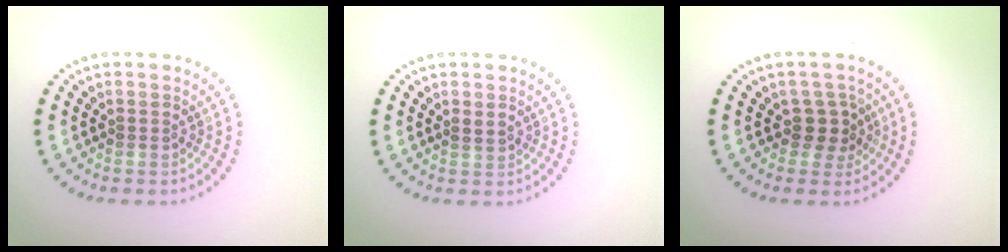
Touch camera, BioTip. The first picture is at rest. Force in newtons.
{"total": 0.8, "press": 0.8, "slide": 0.1}
{"total": 2.2, "press": 1.9, "slide": 1.2}